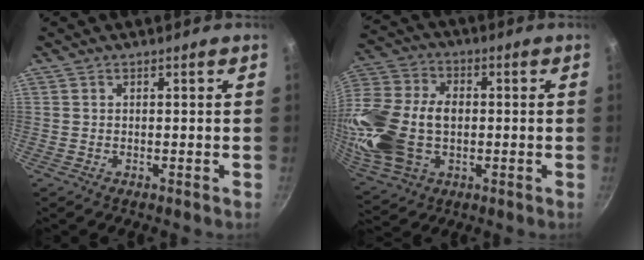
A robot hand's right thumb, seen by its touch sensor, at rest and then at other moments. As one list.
[{"total": 21.0, "force": [-1.3, 14.3, 15.3], "torque": [-0.305, 0.025, -0.019]}]